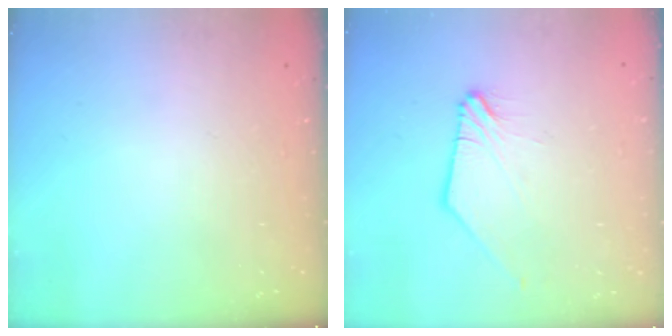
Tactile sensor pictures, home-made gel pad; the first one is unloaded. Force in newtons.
{"total": 1.0, "press": 1.0, "slide": 0.2}